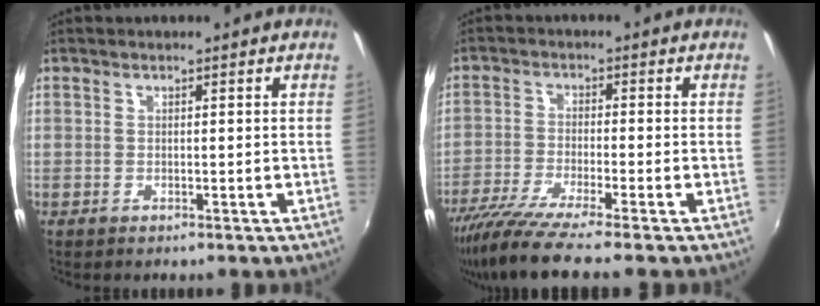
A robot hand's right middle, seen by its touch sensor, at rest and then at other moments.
{"total": 9.4, "force": [-7.7, -0.5, 5.5], "torque": [-0.120, -0.037, -0.138]}